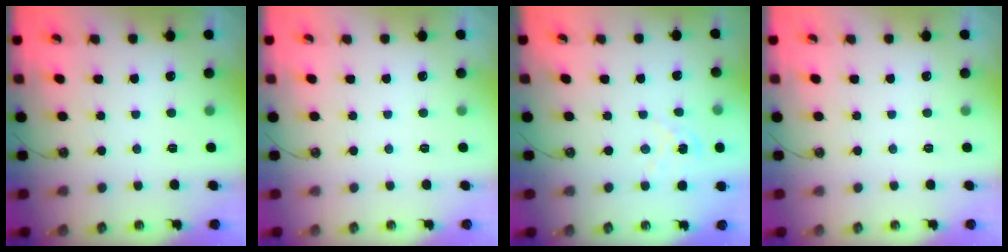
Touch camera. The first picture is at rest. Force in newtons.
{"total": 0.0}
{"total": 1.3, "press": 1.3, "slide": 0.2}
{"total": 0.0}